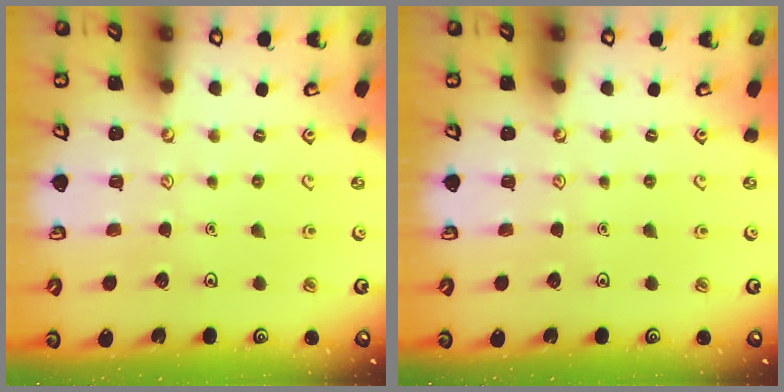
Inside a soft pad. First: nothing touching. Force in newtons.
{"total": 0.0}